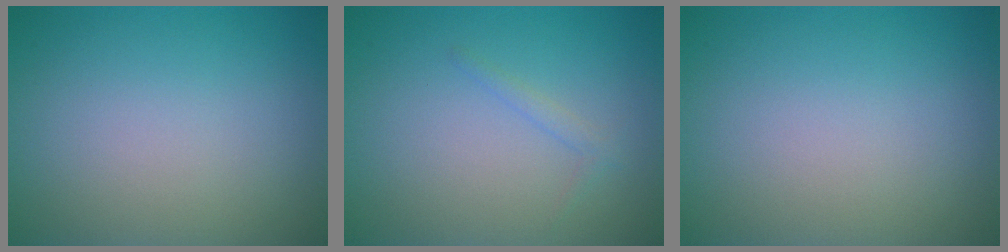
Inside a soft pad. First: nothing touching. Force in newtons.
{"total": 0.8, "press": 0.8, "slide": 0.1}
{"total": 0.0}